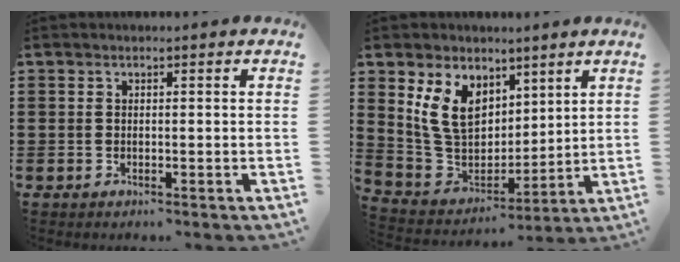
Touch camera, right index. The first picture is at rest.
{"total": 10.2, "force": [4.7, 7.6, 4.9], "torque": [-0.140, -0.008, 0.096]}